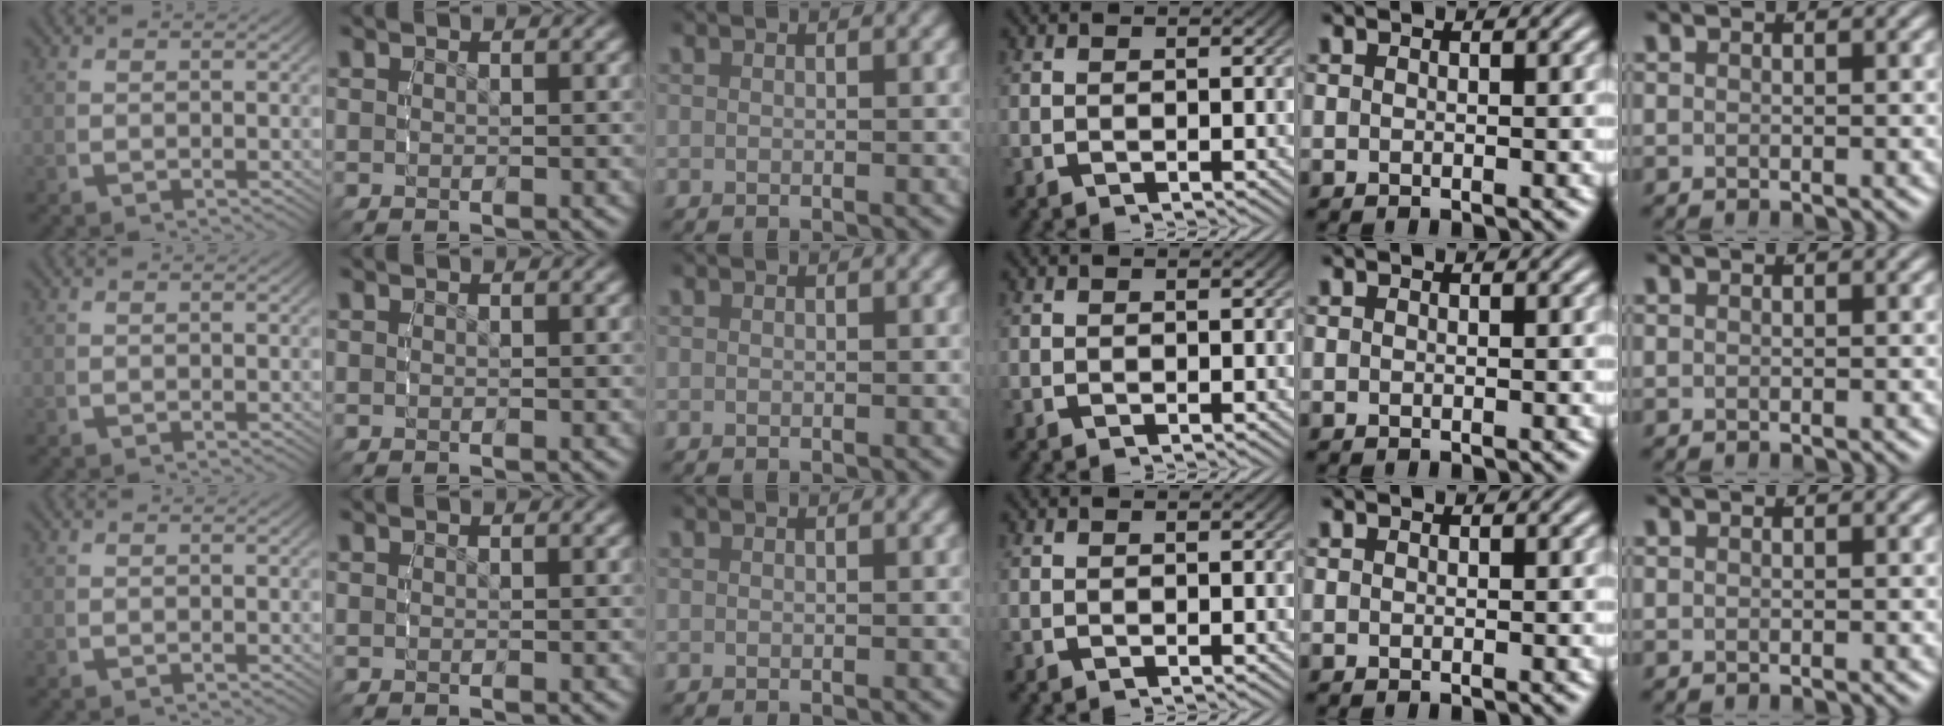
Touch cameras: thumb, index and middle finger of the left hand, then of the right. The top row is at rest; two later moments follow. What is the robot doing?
{"motion": "reach", "object": "markers"}